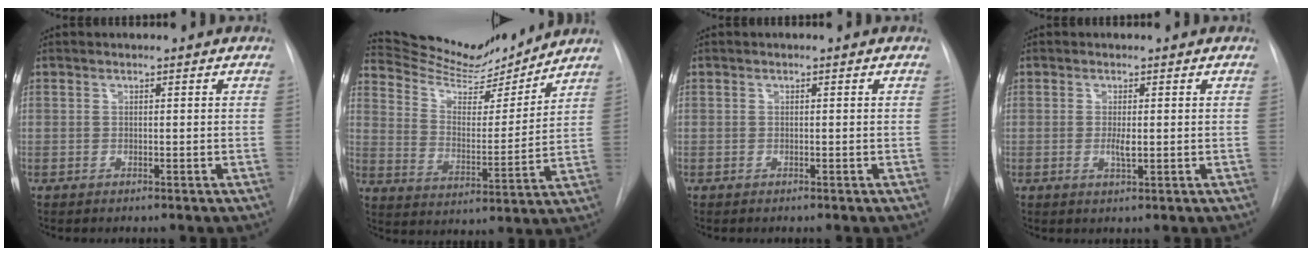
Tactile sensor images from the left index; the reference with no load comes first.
{"total": 15.2, "force": [14.6, 2.3, 3.7], "torque": [-0.068, -0.015, 0.236]}
{"total": 0.0}
{"total": 1.7, "force": [0.0, 0.4, 1.6], "torque": [-0.034, -0.007, 0.001]}